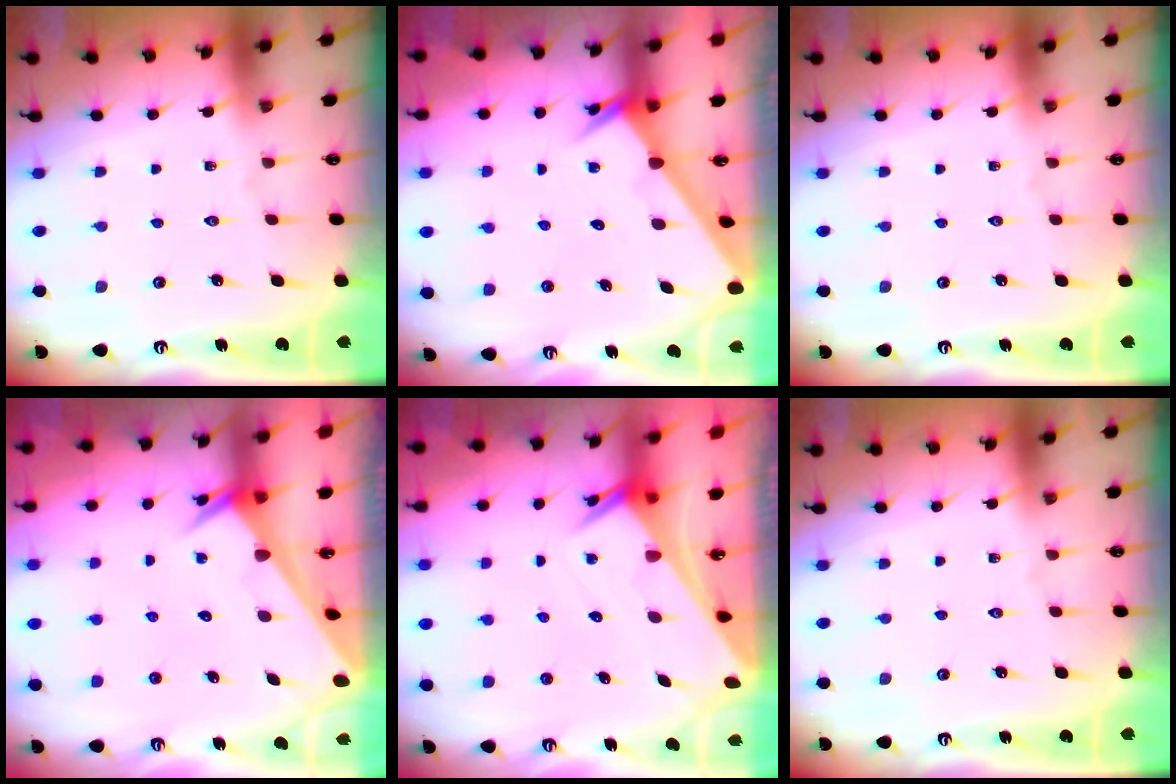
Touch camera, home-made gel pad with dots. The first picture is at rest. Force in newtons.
{"total": 2.3, "press": 2.3, "slide": 0.2}
{"total": 0.0}
{"total": 2.4, "press": 2.4, "slide": 0.1}
{"total": 3.0, "press": 3.0, "slide": 0.1}
{"total": 0.0}